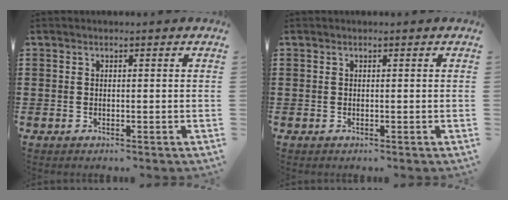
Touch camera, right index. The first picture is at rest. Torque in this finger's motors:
{"motor_torque": [1.13, 1.01, 0.00, 0.00]}